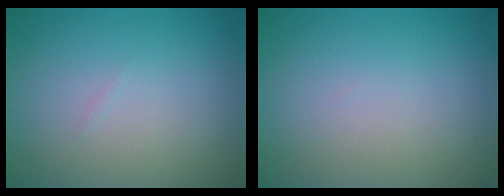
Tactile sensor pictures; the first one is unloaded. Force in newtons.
{"total": 0.0}